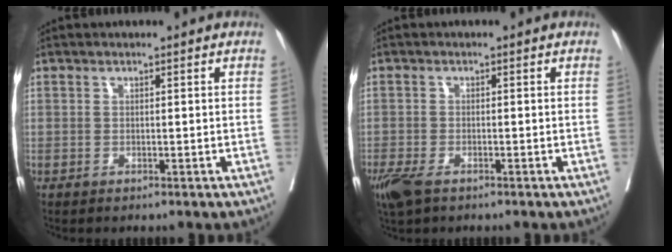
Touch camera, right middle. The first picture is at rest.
{"total": 5.1, "force": [-3.4, 2.2, 3.1], "torque": [-0.066, -0.013, -0.061]}